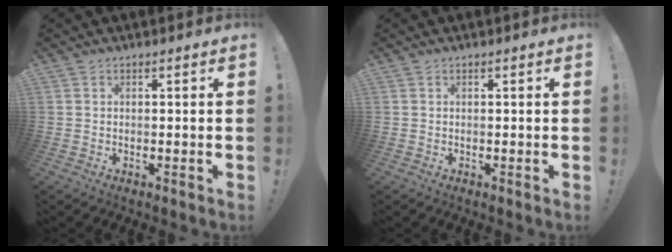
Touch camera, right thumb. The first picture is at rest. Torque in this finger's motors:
{"motor_torque": [-0.05, 0.05, 0.09, -0.09, 0.03]}